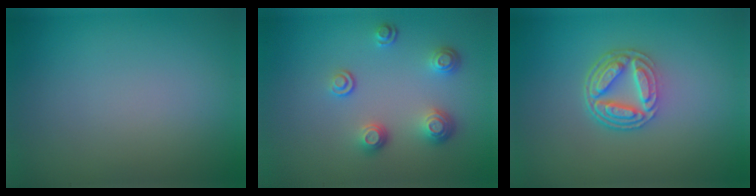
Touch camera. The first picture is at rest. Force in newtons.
{"total": 3.2, "press": 2.5, "slide": 2.0}
{"total": 4.8, "press": 3.4, "slide": 3.4}